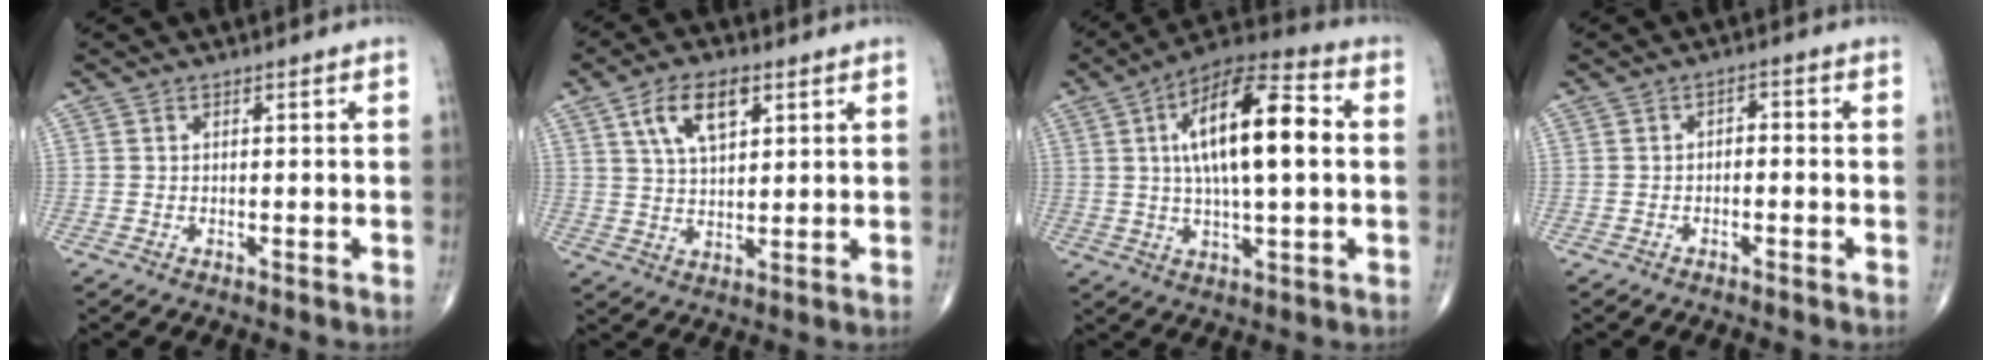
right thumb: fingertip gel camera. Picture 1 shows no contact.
{"total": 9.1, "force": [4.1, 4.4, 6.8], "torque": [-0.113, -0.011, 0.078]}
{"total": 18.1, "force": [2.7, 6.4, 16.7], "torque": [-0.276, 0.022, 0.037]}
{"total": 1.7, "force": [-0.4, 1.1, 1.3], "torque": [-0.011, 0.013, -0.013]}